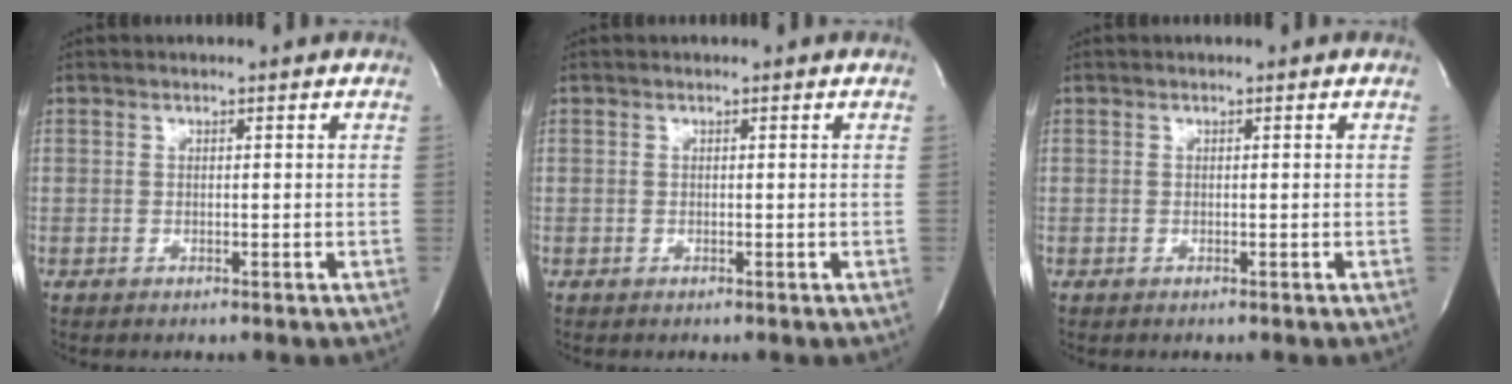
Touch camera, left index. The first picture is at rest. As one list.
[{"total": 0.0}, {"total": 0.0}]